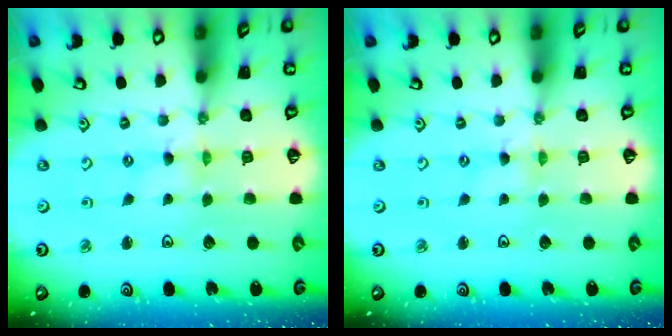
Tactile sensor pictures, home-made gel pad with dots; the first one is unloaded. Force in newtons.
{"total": 0.0}